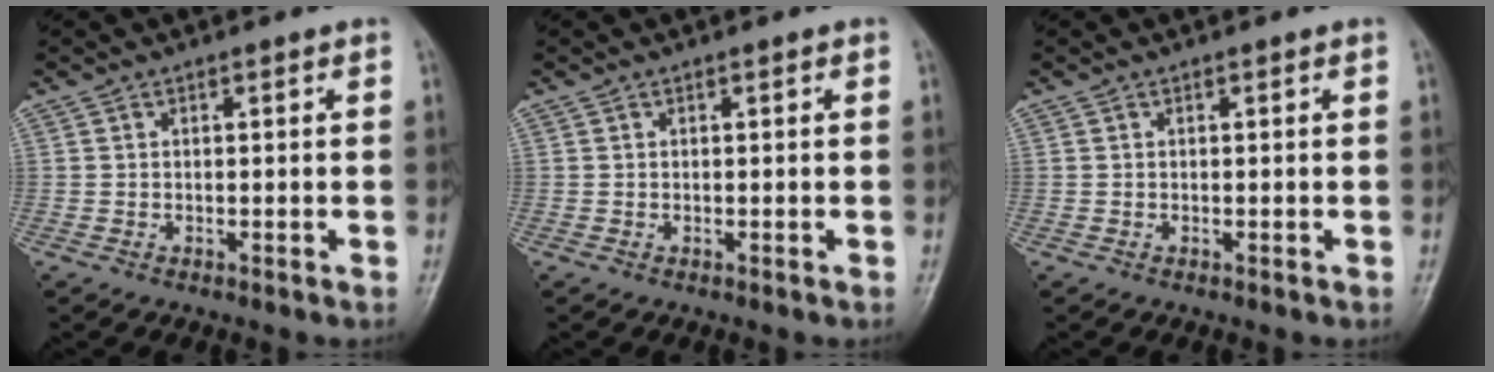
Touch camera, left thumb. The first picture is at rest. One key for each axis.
{"total": 0.0}
{"total": 0.0}